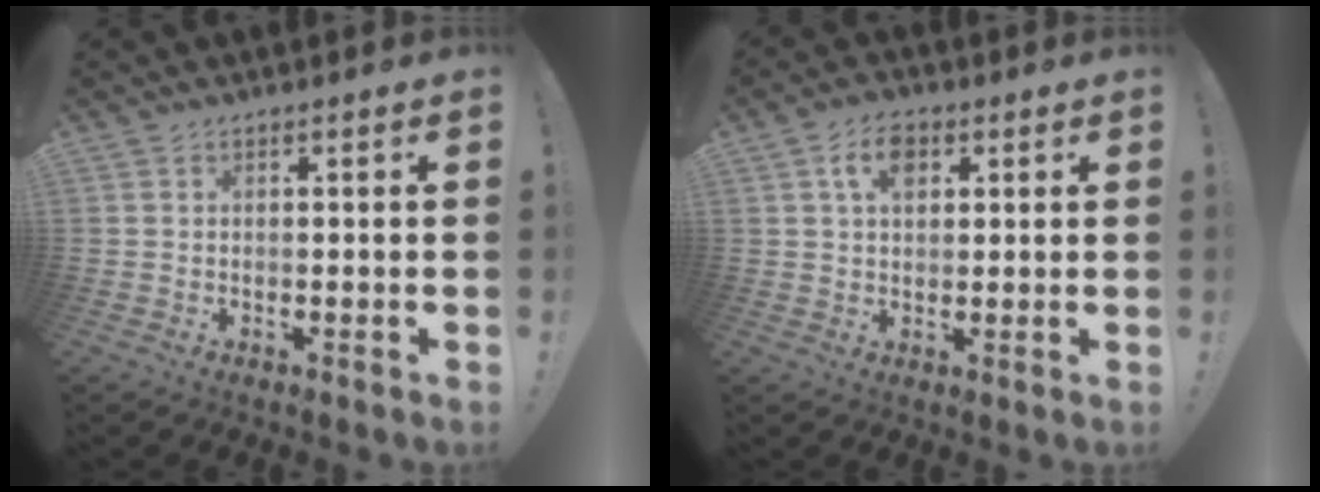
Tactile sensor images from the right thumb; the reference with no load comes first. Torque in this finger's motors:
{"motor_torque": [0.26, 0.24, 0.02, -0.01, 0.00]}